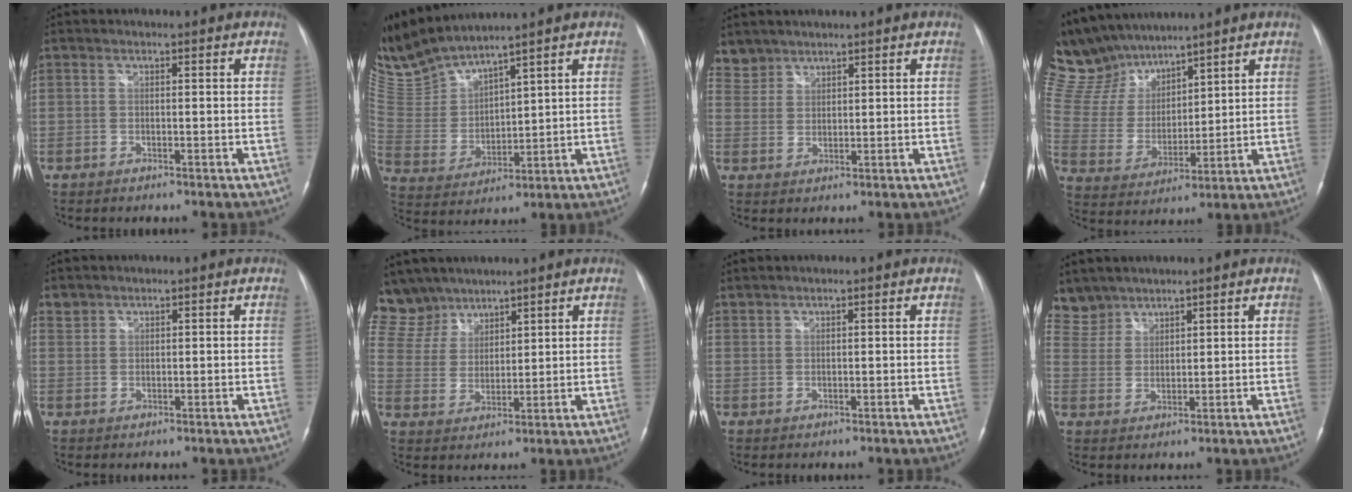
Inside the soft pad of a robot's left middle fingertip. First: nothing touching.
{"total": 10.0, "force": [9.6, 0.1, 2.9], "torque": [-0.087, 0.002, 0.209]}
{"total": 3.7, "force": [3.2, 1.7, -0.5], "torque": [0.018, 0.009, 0.066]}
{"total": 14.1, "force": [12.8, 4.5, 4.0], "torque": [-0.098, 0.022, 0.260]}
{"total": 1.5, "force": [1.3, 0.7, -0.2], "torque": [0.007, 0.008, 0.023]}
{"total": 10.2, "force": [8.8, 5.1, 0.7], "torque": [-0.029, 0.017, 0.190]}
{"total": 1.3, "force": [1.3, 0.0, 0.1], "torque": [-0.010, 0.011, 0.033]}
{"total": 6.0, "force": [5.4, 2.6, -0.3], "torque": [0.005, 0.008, 0.118]}